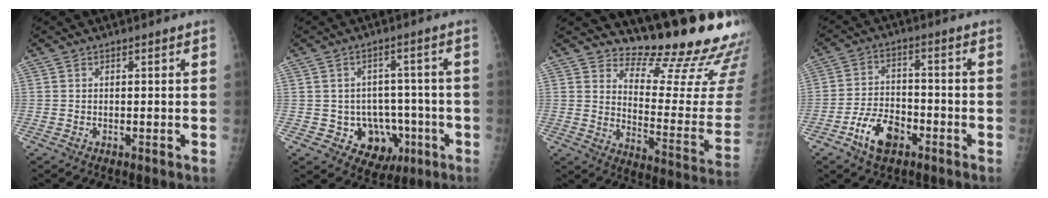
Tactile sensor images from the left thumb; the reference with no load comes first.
{"total": 9.9, "force": [-3.0, 8.4, 4.4], "torque": [-0.021, 0.024, -0.026]}
{"total": 18.8, "force": [17.4, 2.8, 6.6], "torque": [-0.051, -0.186, 0.223]}
{"total": 8.5, "force": [-4.5, 4.9, 5.3], "torque": [-0.086, 0.023, -0.081]}